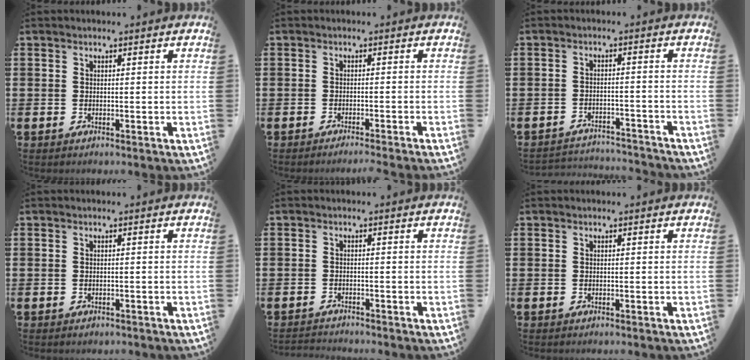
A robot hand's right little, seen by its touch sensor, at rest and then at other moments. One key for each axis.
{"total": 1.0, "fx": -1.0, "fy": -0.3, "fz": 0.3, "tx": -0.002, "ty": -0.001, "tz": -0.019}
{"total": 2.7, "fx": -2.7, "fy": 0.1, "fz": -0.1, "tx": -0.005, "ty": 0.002, "tz": -0.058}
{"total": 0.0}
{"total": 1.2, "fx": -1.2, "fy": -0.1, "fz": -0.1, "tx": -0.001, "ty": 0.002, "tz": -0.025}
{"total": 0.0}